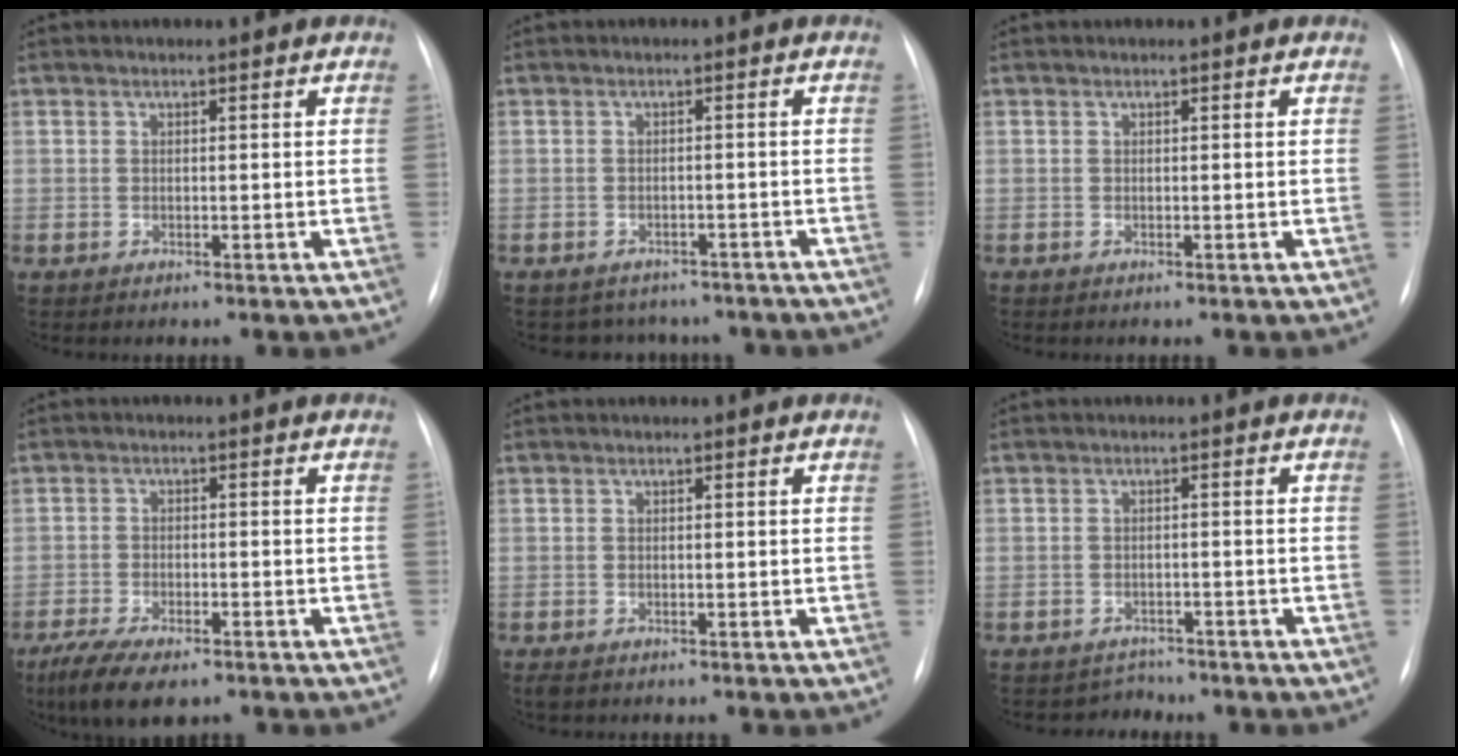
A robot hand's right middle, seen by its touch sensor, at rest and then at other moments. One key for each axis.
{"total": 7.4, "fx": -6.3, "fy": 3.7, "fz": 1.0, "tx": -0.008, "ty": 0.016, "tz": -0.065}
{"total": 0.0}
{"total": 8.9, "fx": -6.3, "fy": 3.0, "fz": 5.5, "tx": -0.095, "ty": -0.017, "tz": -0.100}
{"total": 1.1, "fx": -0.8, "fy": 0.6, "fz": 0.6, "tx": -0.012, "ty": -0.002, "tz": -0.008}
{"total": 2.6, "fx": -2.2, "fy": 1.2, "fz": -0.8, "tx": 0.008, "ty": 0.008, "tz": -0.031}